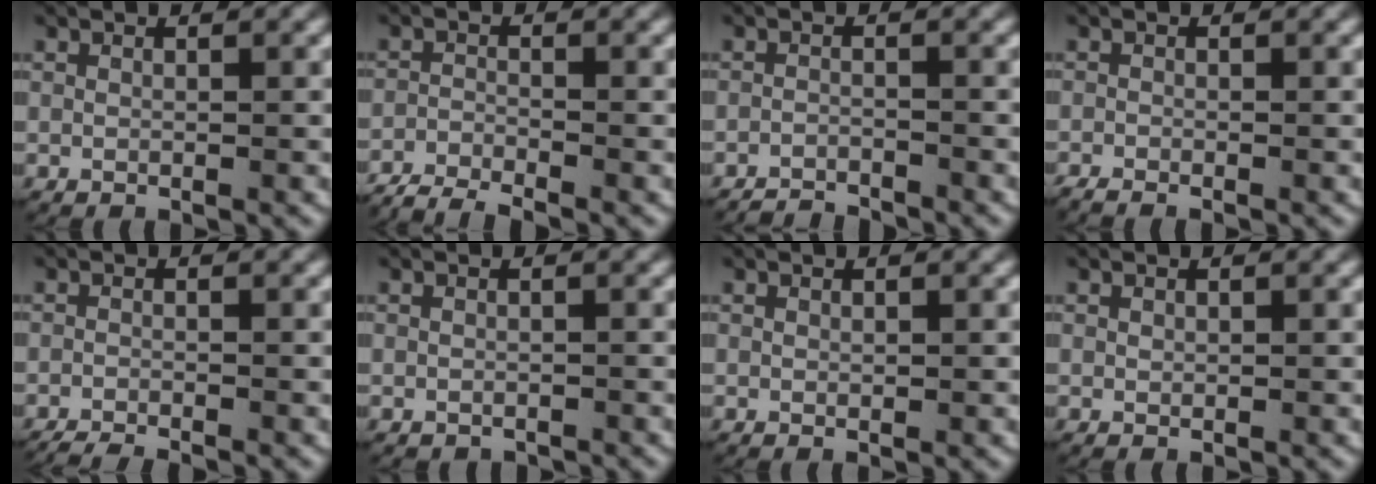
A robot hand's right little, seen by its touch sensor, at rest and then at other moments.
{"total": 5.0, "force": [-4.6, 1.6, 1.3], "torque": [-0.030, -0.019, -0.070]}
{"total": 3.1, "force": [-3.1, 0.7, 0.3], "torque": [-0.010, -0.014, -0.051]}
{"total": 1.6, "force": [-1.5, 0.5, 0.4], "torque": [-0.011, -0.008, -0.024]}
{"total": 3.6, "force": [-3.4, 0.9, 0.8], "torque": [-0.019, -0.014, -0.049]}
{"total": 0.8, "force": [-0.8, 0.3, -0.1], "torque": [-0.001, -0.004, -0.008]}
{"total": 0.0}
{"total": 0.0}